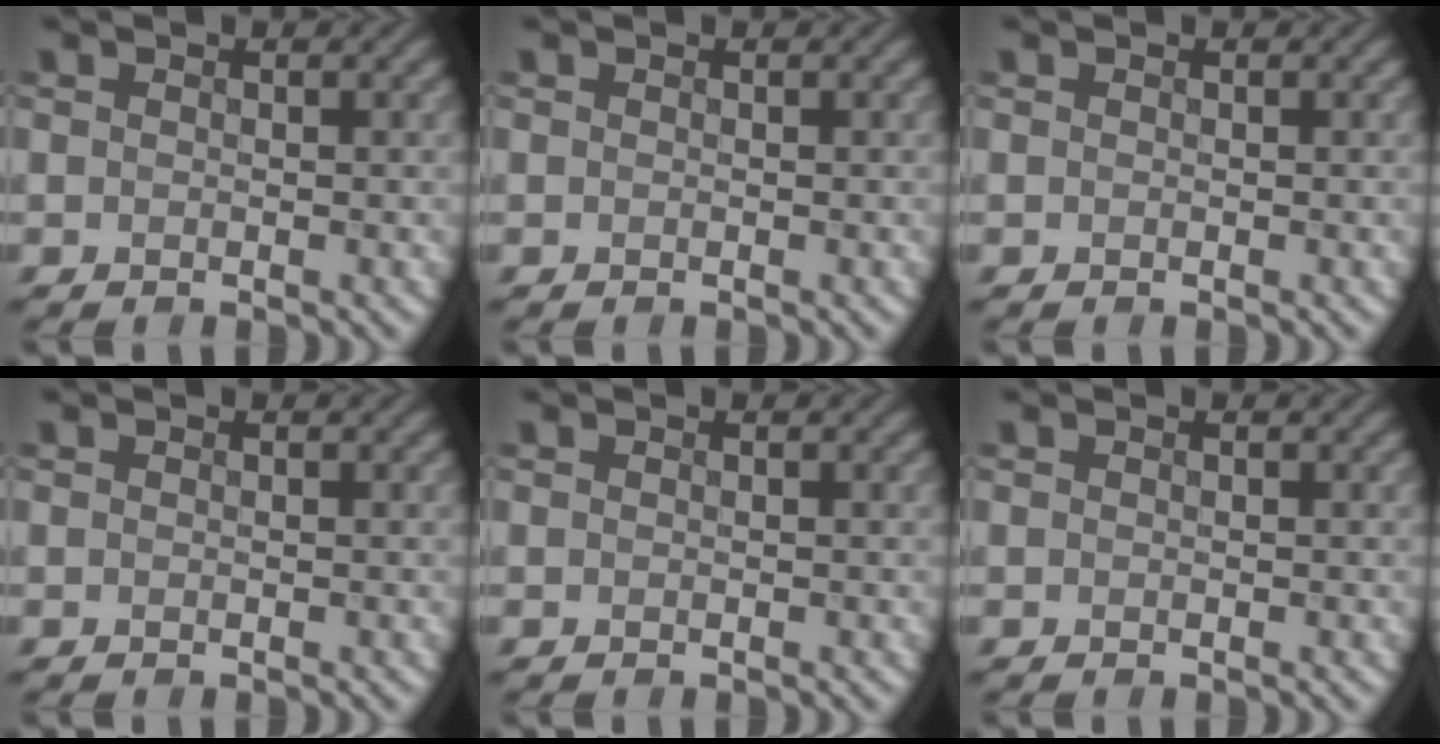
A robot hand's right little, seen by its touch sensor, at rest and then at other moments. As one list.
[{"total": 0.0}, {"total": 0.0}, {"total": 0.0}, {"total": 0.0}, {"total": 0.0}]